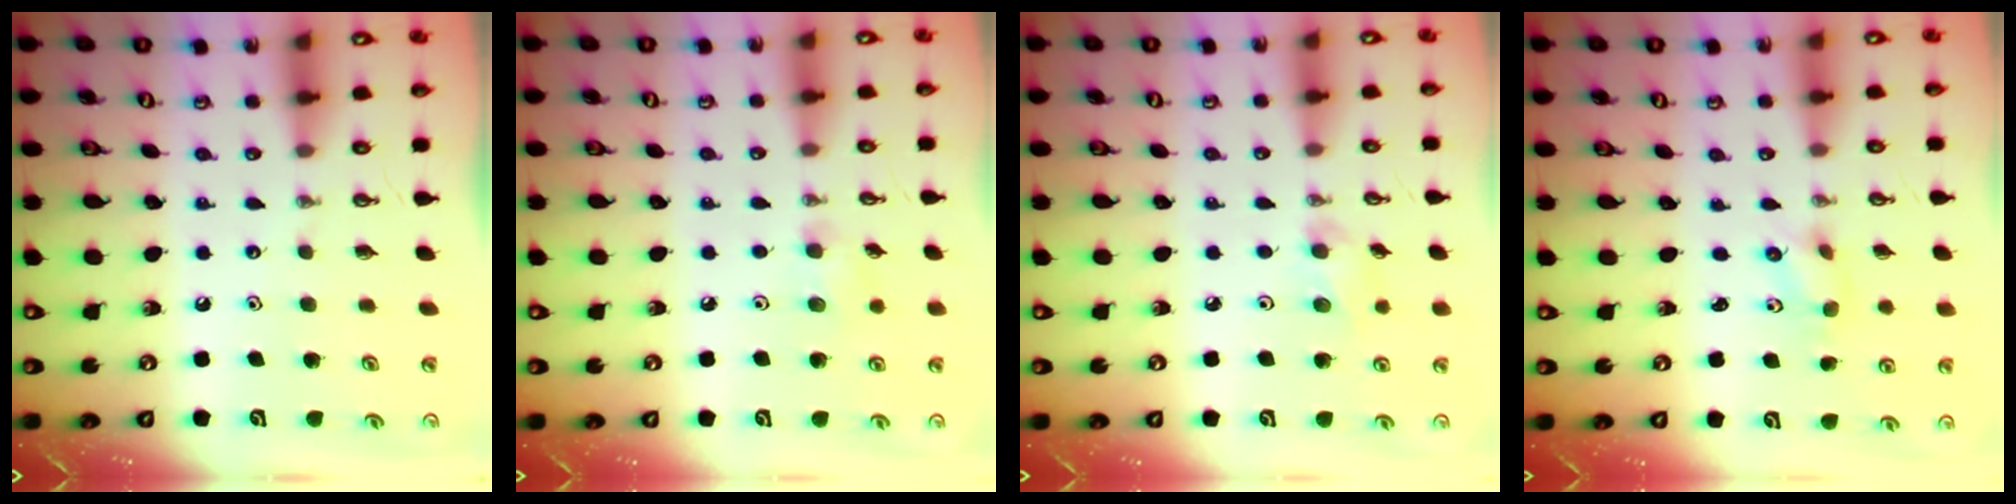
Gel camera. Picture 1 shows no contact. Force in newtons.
{"total": 5.5, "press": 5.4, "slide": 1.5}
{"total": 6.4, "press": 5.7, "slide": 3.0}
{"total": 3.3, "press": 3.0, "slide": 1.4}